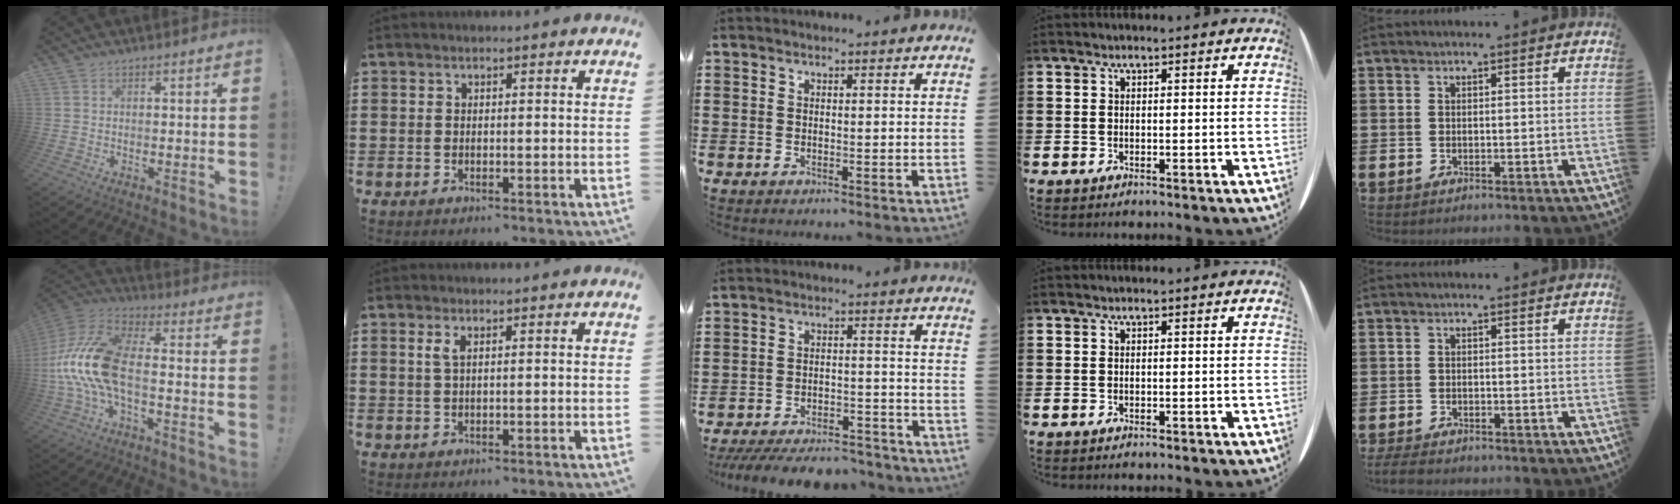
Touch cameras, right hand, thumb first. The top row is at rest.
{"thumb": {"total": 16.9, "force": [-2.6, 8.4, 14.4], "torque": [-0.294, 0.025, -0.036]}, "index": {"total": 1.6, "force": [0.5, 0.5, 1.4], "torque": [-0.030, 0.004, 0.008]}, "middle": {"total": 6.4, "force": [-6.1, 0.8, 1.8], "torque": [-0.035, 0.002, -0.117]}, "little": {"total": 1.5, "force": [-1.4, 0.3, 0.6], "torque": [-0.012, 0.004, -0.029]}}